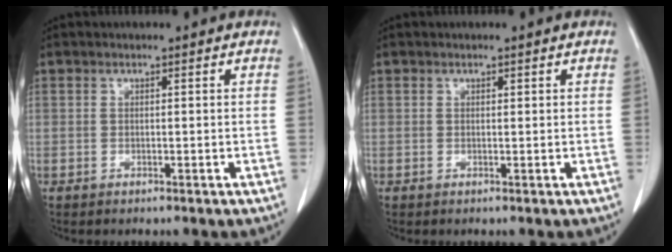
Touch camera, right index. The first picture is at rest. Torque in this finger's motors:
{"motor_torque": [-0.28, 0.15, 0.00, -0.01]}